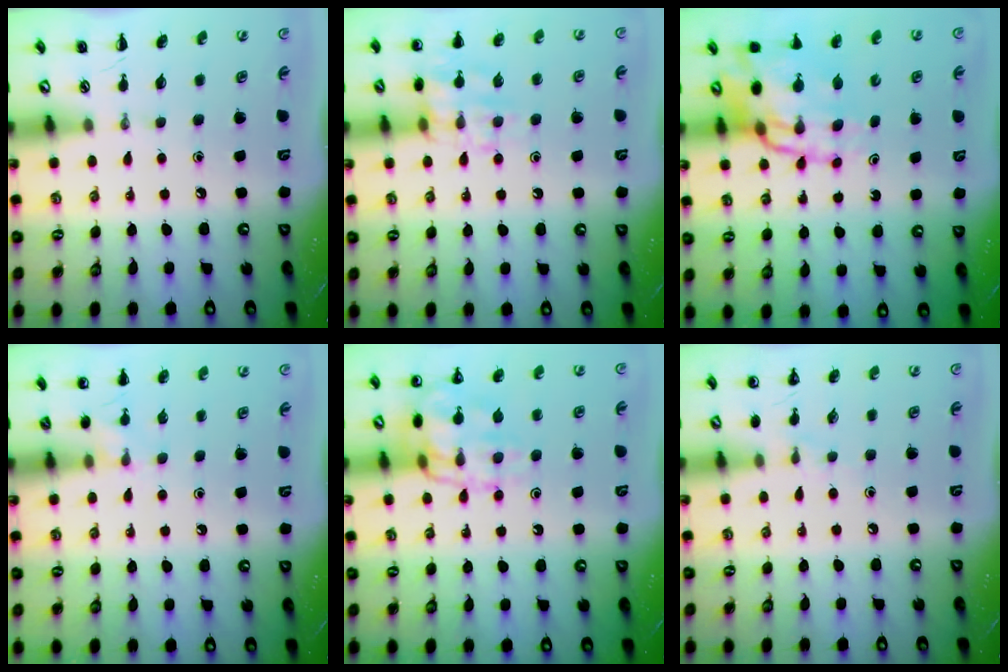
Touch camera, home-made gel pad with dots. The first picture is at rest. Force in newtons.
{"total": 12.7, "press": 12.7, "slide": 0.7}
{"total": 15.5, "press": 14.9, "slide": 4.3}
{"total": 5.9, "press": 5.6, "slide": 2.0}
{"total": 14.4, "press": 14.3, "slide": 1.3}
{"total": 4.2, "press": 4.0, "slide": 1.3}